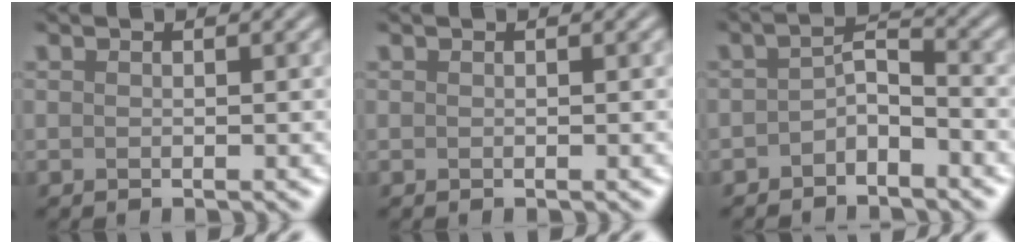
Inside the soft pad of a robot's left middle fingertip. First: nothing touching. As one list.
[{"total": 0.0}, {"total": 2.0, "force": [-1.6, 0.3, 1.1], "torque": [-0.032, 0.019, -0.018]}]